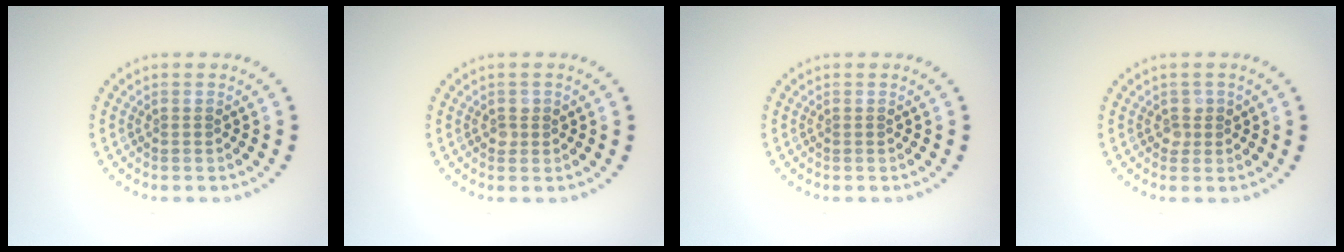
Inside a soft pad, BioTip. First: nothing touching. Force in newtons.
{"total": 1.0, "press": 0.9, "slide": 0.2}
{"total": 0.0}
{"total": 1.2, "press": 1.1, "slide": 0.4}